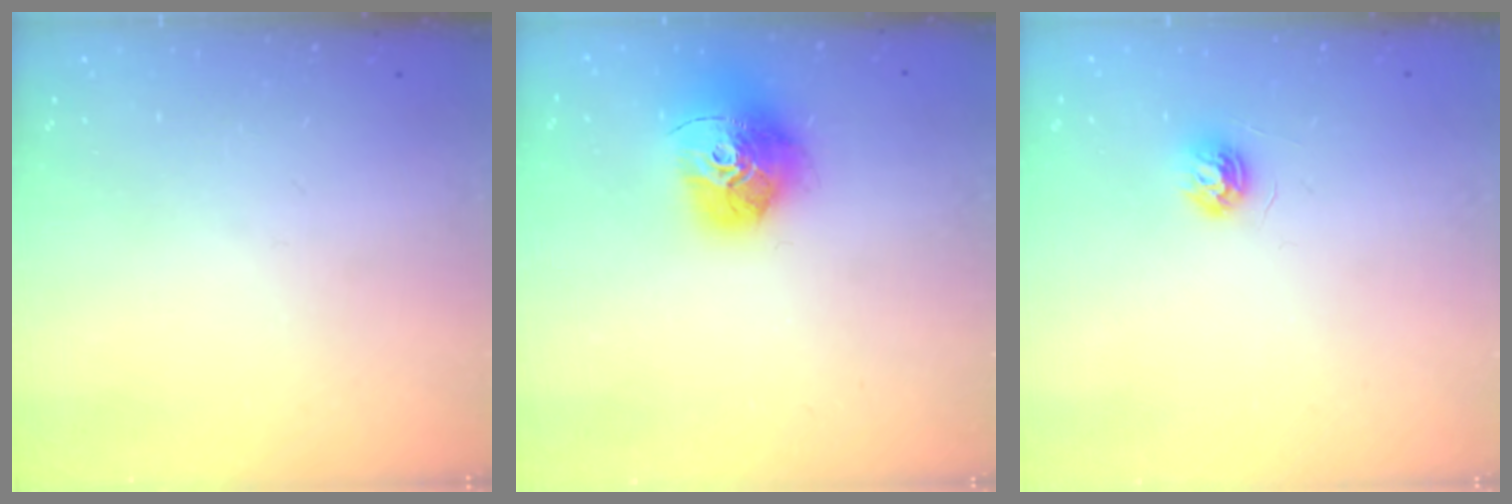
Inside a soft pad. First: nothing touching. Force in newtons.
{"total": 17.6, "press": 17.5, "slide": 1.9}
{"total": 5.3, "press": 5.3, "slide": 0.6}